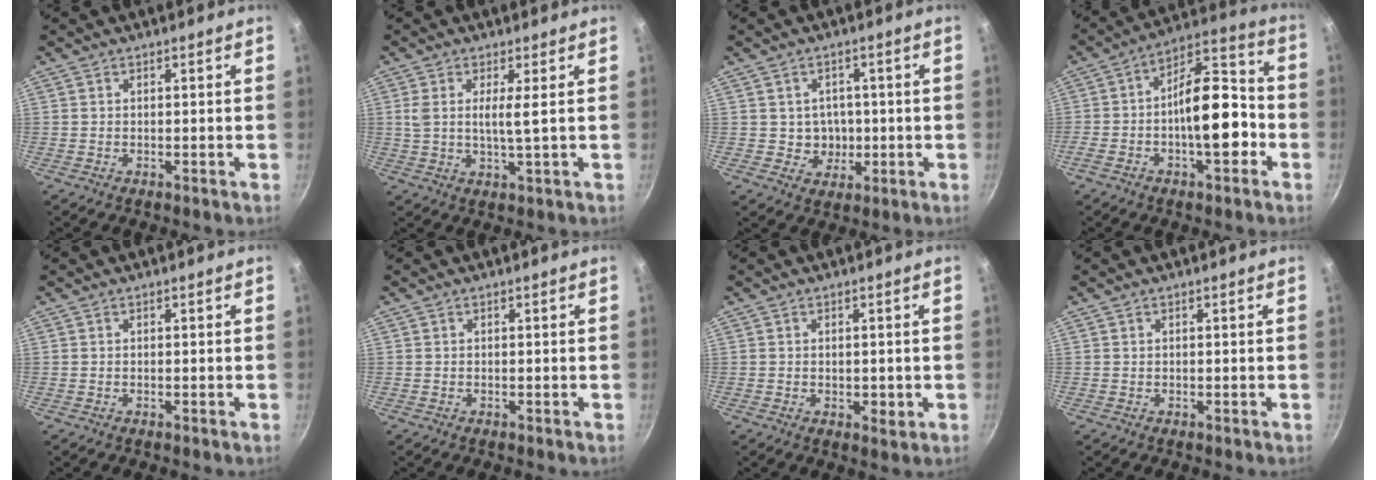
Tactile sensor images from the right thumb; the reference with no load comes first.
{"total": 4.2, "force": [0.8, 0.2, 4.1], "torque": [-0.092, -0.008, 0.012]}
{"total": 4.9, "force": [0.0, 4.6, 1.6], "torque": [0.001, 0.005, 0.005]}
{"total": 15.1, "force": [-3.9, 7.1, 12.8], "torque": [-0.167, 0.061, -0.074]}
{"total": 0.0}
{"total": 0.0}
{"total": 2.3, "force": [-0.2, 1.4, 1.8], "torque": [-0.023, -0.007, -0.003]}
{"total": 0.0}